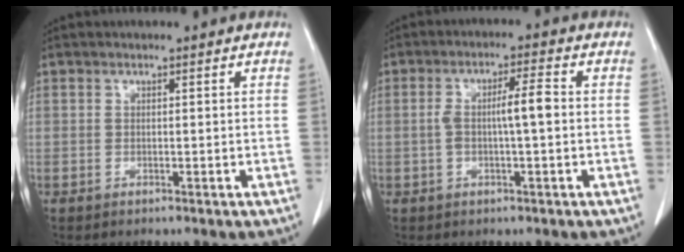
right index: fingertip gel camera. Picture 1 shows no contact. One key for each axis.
{"total": 5.1, "fx": -0.2, "fy": 0.6, "fz": 5.1, "tx": -0.097, "ty": 0.015, "tz": -0.001}